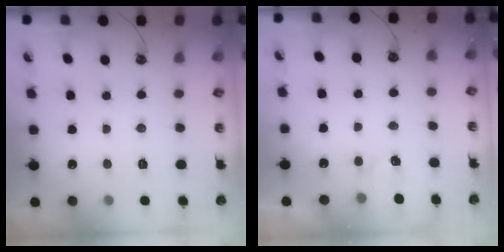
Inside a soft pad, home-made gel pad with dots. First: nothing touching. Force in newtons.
{"total": 2.2, "press": 2.2, "slide": 0.4}